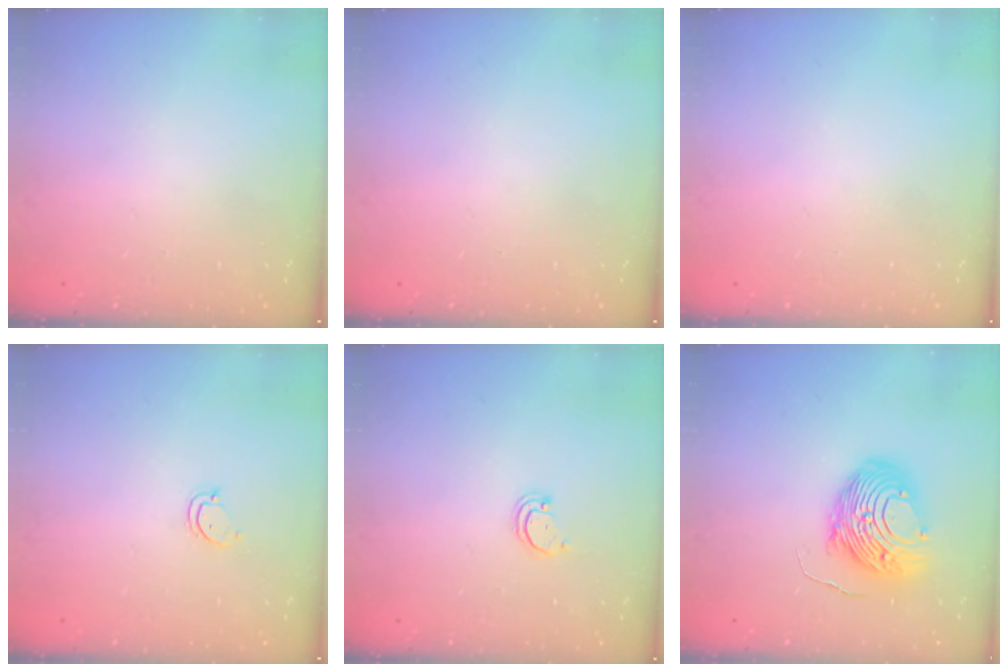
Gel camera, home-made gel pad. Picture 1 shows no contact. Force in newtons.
{"total": 0.0}
{"total": 0.0}
{"total": 2.6, "press": 2.6, "slide": 0.3}
{"total": 1.8, "press": 1.8, "slide": 0.2}
{"total": 13.1, "press": 13.0, "slide": 1.2}